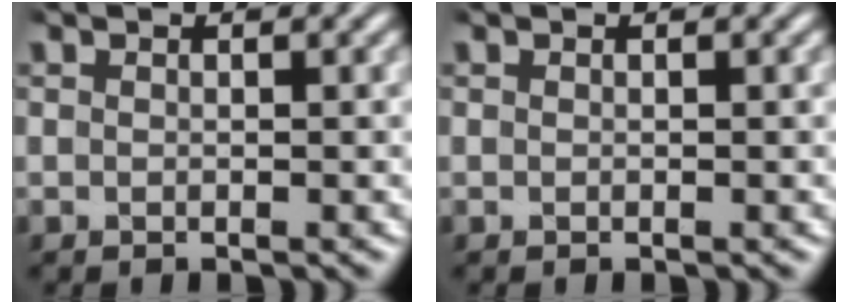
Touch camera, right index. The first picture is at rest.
{"total": 0.0}